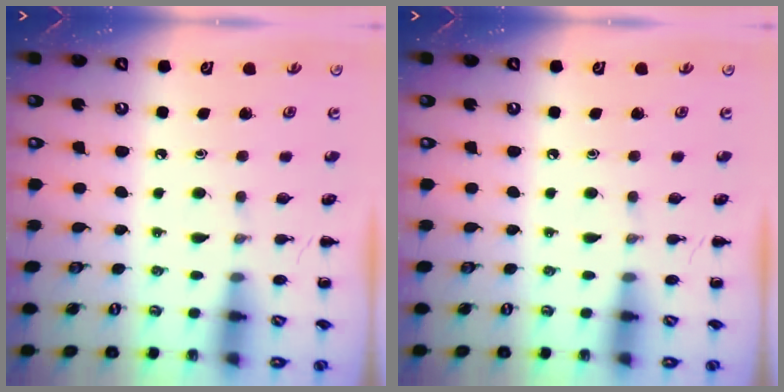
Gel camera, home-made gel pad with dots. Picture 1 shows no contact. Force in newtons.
{"total": 0.0}